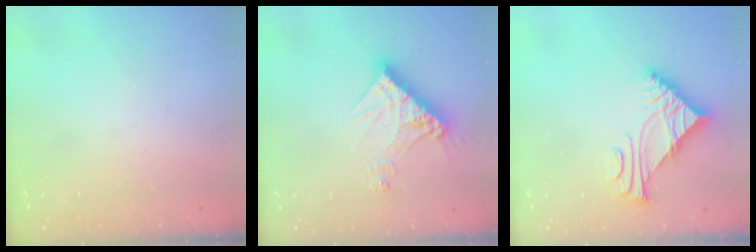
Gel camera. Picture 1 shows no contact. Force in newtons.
{"total": 13.2, "press": 13.1, "slide": 1.5}
{"total": 7.3, "press": 7.3, "slide": 0.6}